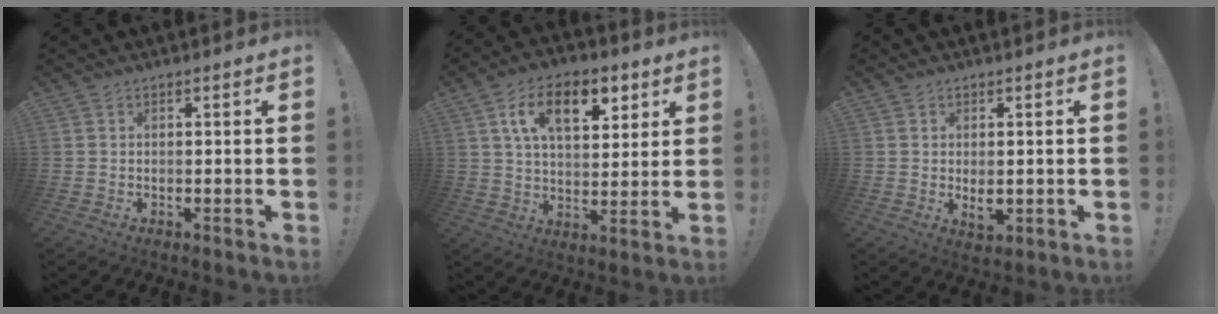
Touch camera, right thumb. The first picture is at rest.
{"total": 15.3, "force": [6.9, 8.4, 10.8], "torque": [-0.156, -0.014, 0.116]}
{"total": 4.3, "force": [0.0, 2.2, 3.6], "torque": [-0.043, -0.007, 0.000]}